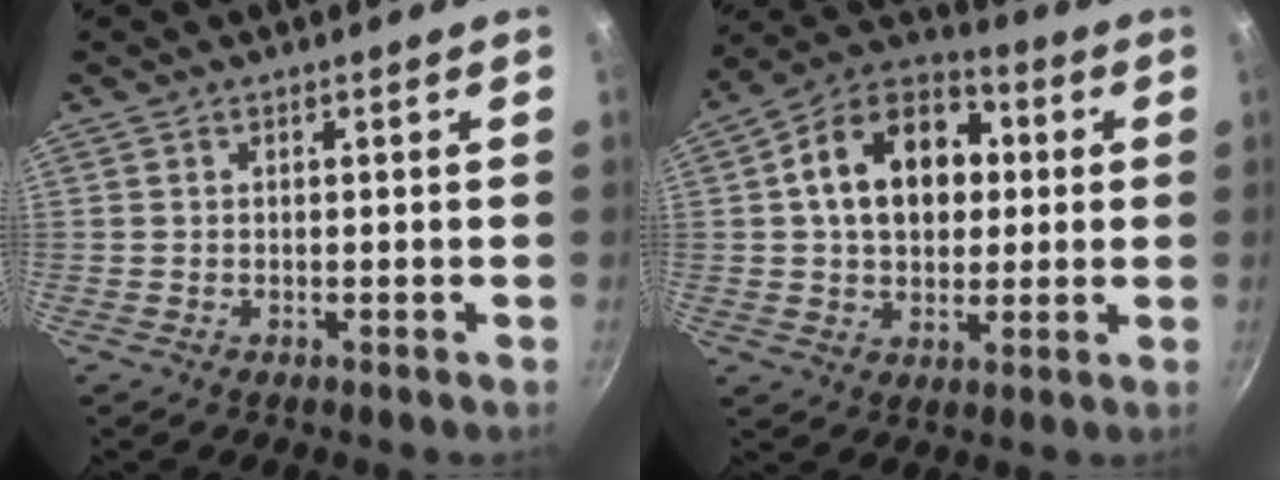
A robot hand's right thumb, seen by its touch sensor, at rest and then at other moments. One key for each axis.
{"total": 17.2, "fx": 2.7, "fy": 12.5, "fz": 11.6, "tx": -0.159, "ty": 0.026, "tz": 0.029}